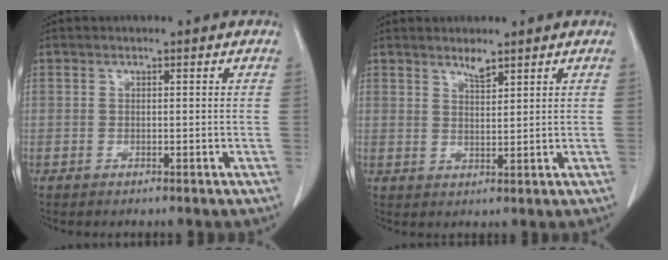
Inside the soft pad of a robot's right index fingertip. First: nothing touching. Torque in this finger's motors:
{"motor_torque": [-0.17, 0.02, 0.03, -0.01]}